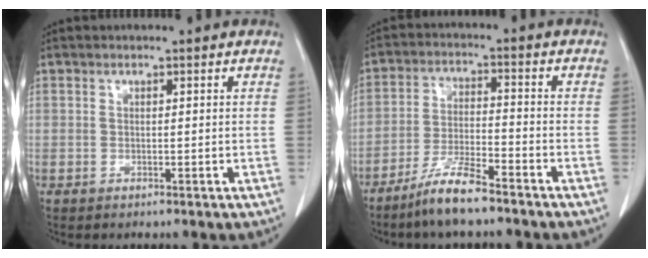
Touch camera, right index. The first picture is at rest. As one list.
[{"total": 7.5, "force": [-5.9, 0.6, 4.6], "torque": [-0.095, -0.016, -0.116]}]